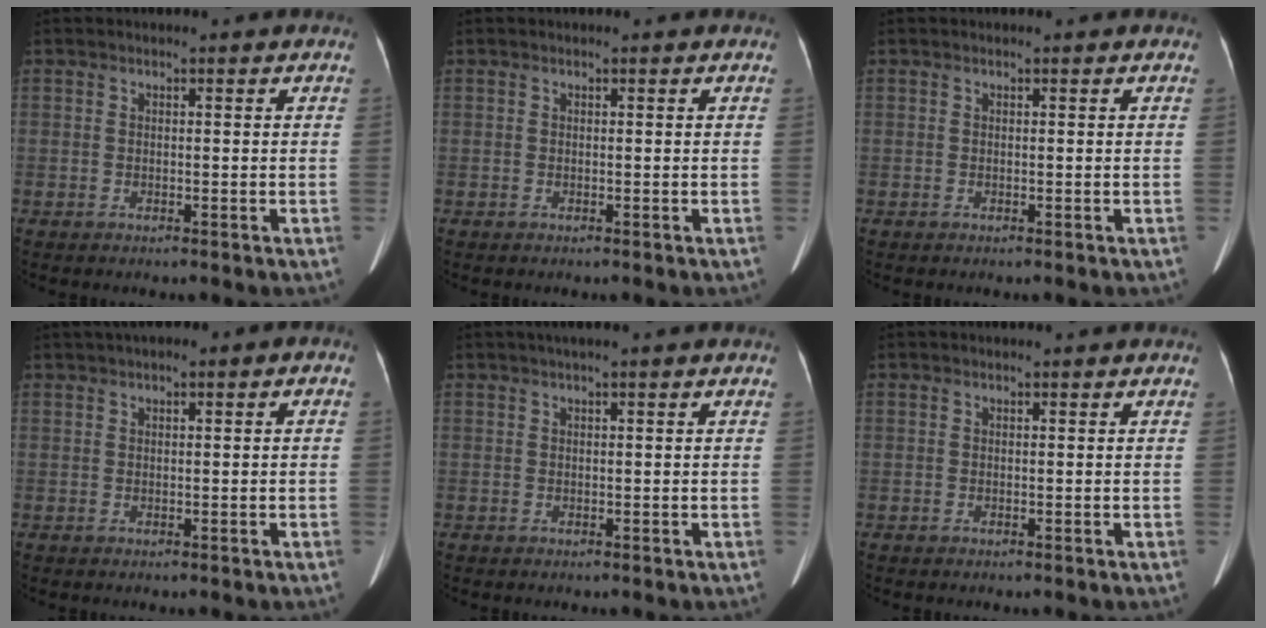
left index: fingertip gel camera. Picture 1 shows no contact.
{"total": 0.0}
{"total": 0.0}
{"total": 3.5, "force": [1.1, 1.1, 3.1], "torque": [-0.058, 0.021, 0.013]}
{"total": 1.3, "force": [0.6, -0.1, 1.2], "torque": [-0.029, 0.012, 0.011]}
{"total": 0.0}